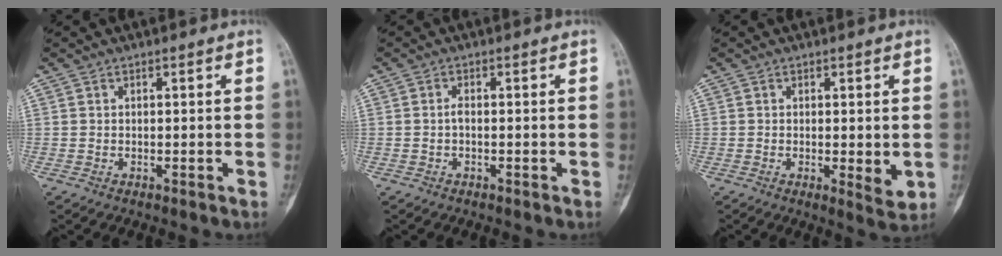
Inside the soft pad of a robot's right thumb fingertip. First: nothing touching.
{"total": 1.1, "force": [-0.2, 0.5, 1.0], "torque": [-0.019, 0.002, -0.004]}
{"total": 4.0, "force": [-0.4, 1.3, 3.8], "torque": [-0.054, -0.013, -0.006]}